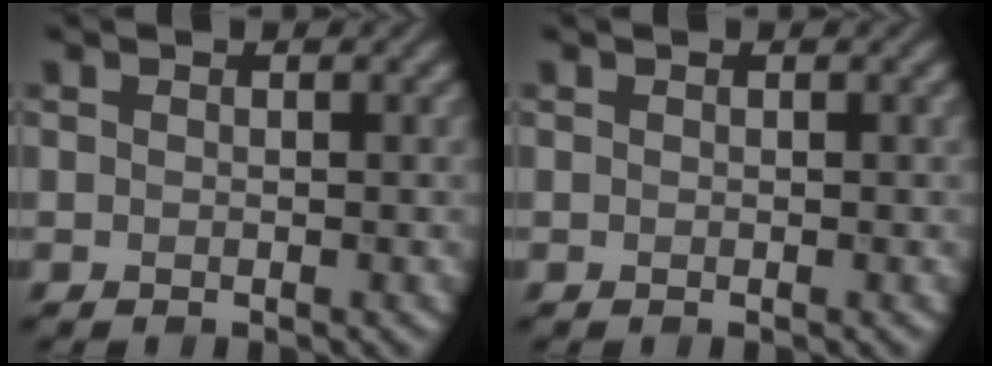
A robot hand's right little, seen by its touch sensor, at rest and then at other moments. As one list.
[{"total": 0.0}]